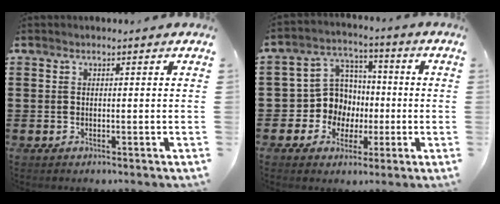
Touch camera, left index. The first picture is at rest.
{"total": 8.8, "force": [-0.4, 8.4, 2.4], "torque": [-0.092, 0.004, -0.001]}